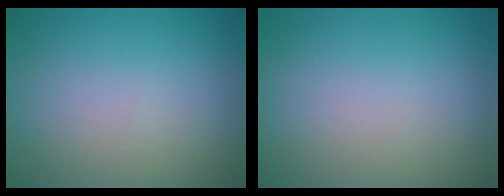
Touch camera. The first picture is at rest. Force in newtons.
{"total": 0.0}